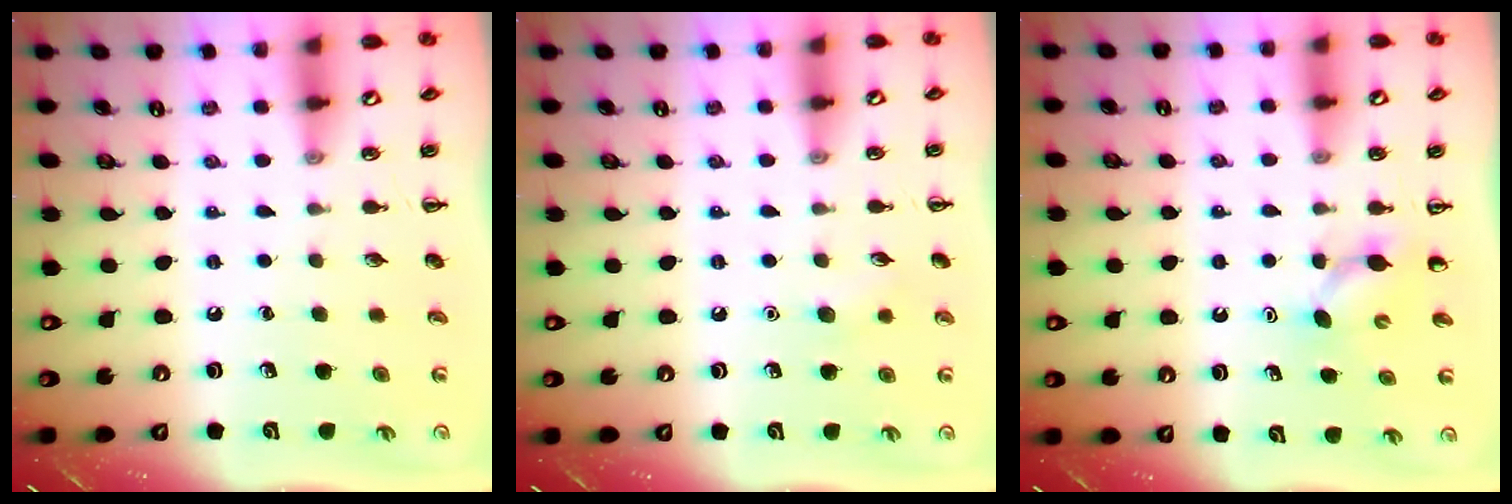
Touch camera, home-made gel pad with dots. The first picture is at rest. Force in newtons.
{"total": 5.1, "press": 4.9, "slide": 1.4}
{"total": 4.2, "press": 4.0, "slide": 1.3}